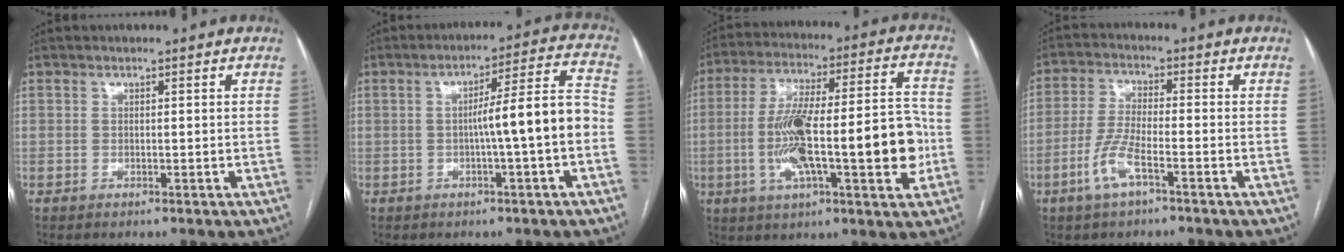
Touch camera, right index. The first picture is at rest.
{"total": 9.4, "force": [-1.8, -0.5, 9.2], "torque": [-0.135, 0.022, -0.028]}
{"total": 20.6, "force": [-3.5, 3.9, 19.9], "torque": [-0.314, 0.025, -0.046]}
{"total": 6.3, "force": [-3.1, 1.3, 5.3], "torque": [-0.121, -0.001, -0.062]}